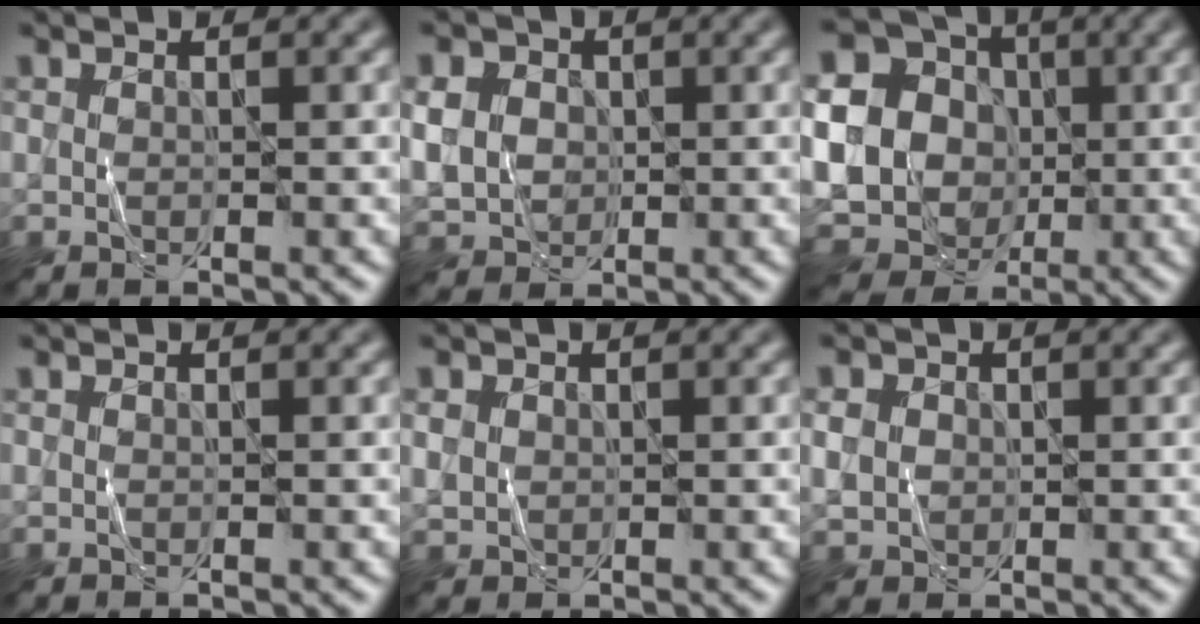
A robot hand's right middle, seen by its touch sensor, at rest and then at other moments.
{"total": 5.2, "force": [0.9, 4.5, 2.4], "torque": [-0.065, 0.009, 0.009]}
{"total": 20.9, "force": [0.2, 19.5, 7.6], "torque": [-0.209, 0.007, -0.035]}
{"total": 0.0}
{"total": 1.3, "force": [0.3, 1.2, 0.4], "torque": [-0.007, -0.002, 0.007]}
{"total": 2.1, "force": [0.2, 1.9, 0.9], "torque": [-0.019, -0.001, 0.005]}